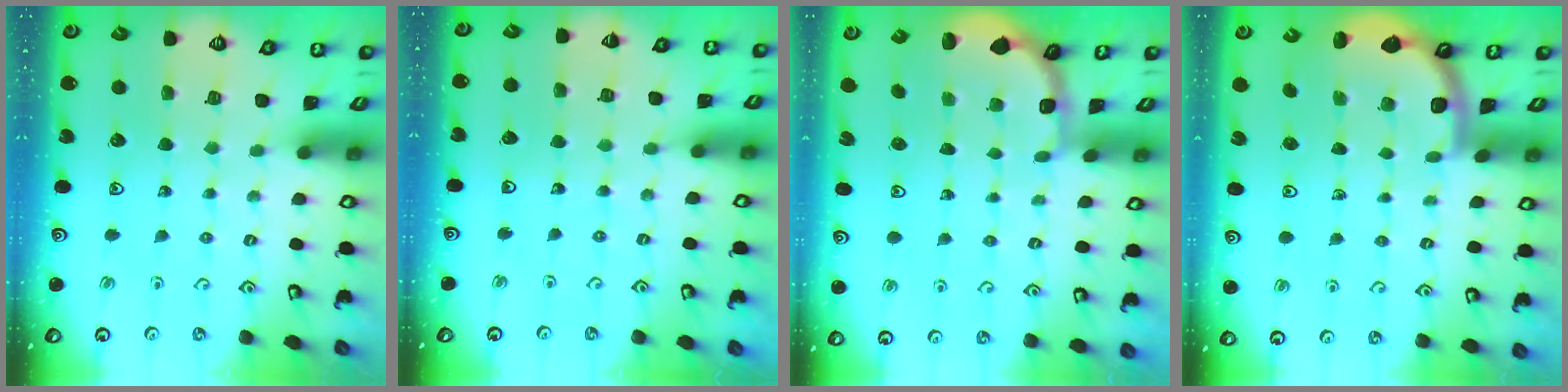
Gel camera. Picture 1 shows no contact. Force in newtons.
{"total": 3.6, "press": 3.1, "slide": 1.9}
{"total": 1.9, "press": 1.8, "slide": 0.7}
{"total": 1.6, "press": 1.6, "slide": 0.1}